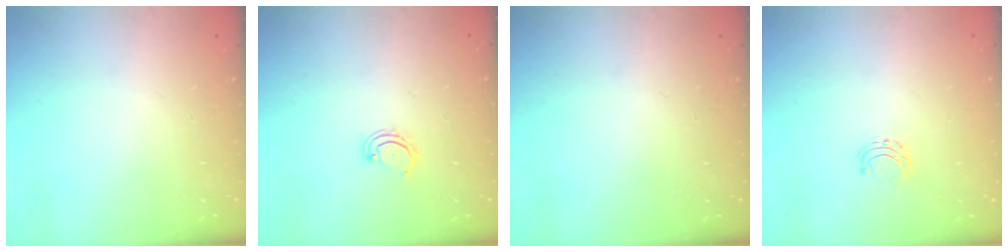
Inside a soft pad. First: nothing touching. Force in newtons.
{"total": 3.3, "press": 3.3, "slide": 0.3}
{"total": 0.0}
{"total": 4.6, "press": 4.6, "slide": 0.4}